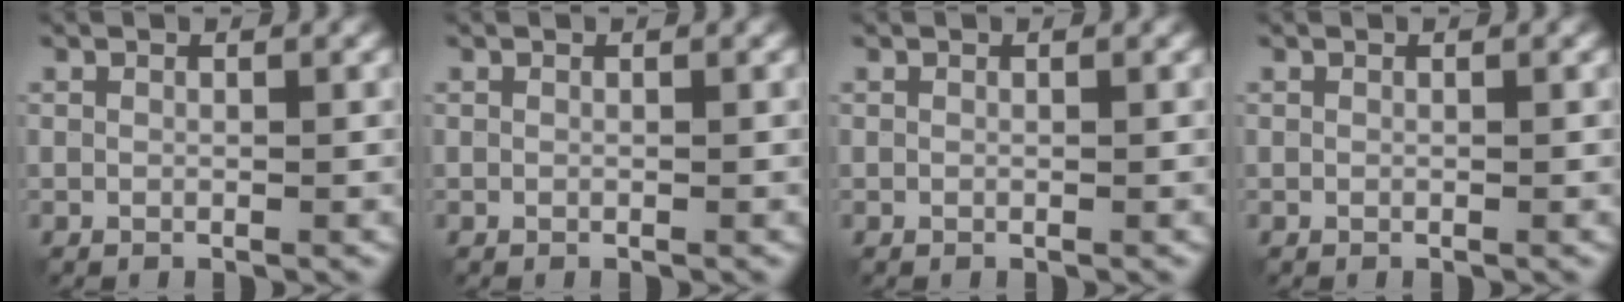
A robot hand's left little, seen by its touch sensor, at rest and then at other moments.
{"total": 0.0}
{"total": 0.0}
{"total": 0.0}